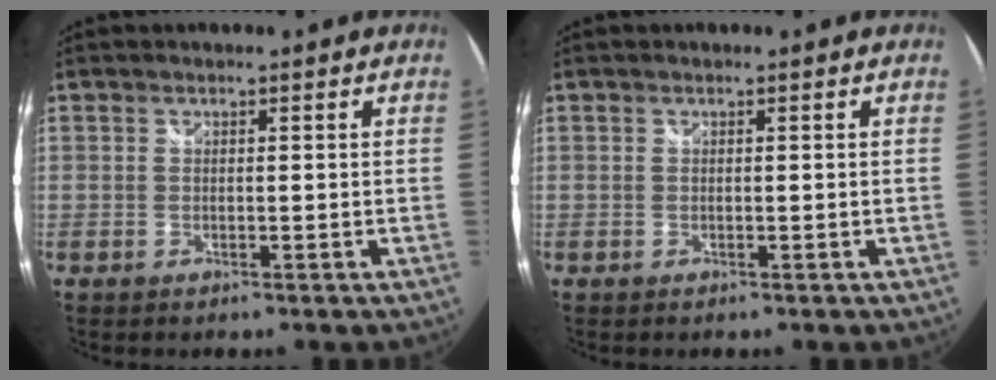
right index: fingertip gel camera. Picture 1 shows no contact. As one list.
[{"total": 0.0}]